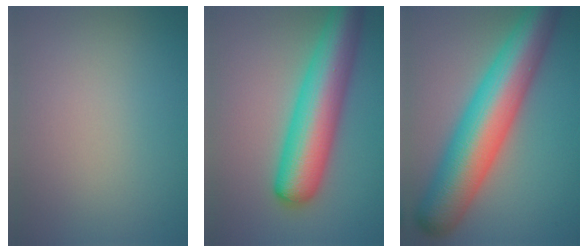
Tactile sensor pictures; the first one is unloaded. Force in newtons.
{"total": 9.4, "press": 9.4, "slide": 0.4}
{"total": 11.9, "press": 11.9, "slide": 0.2}